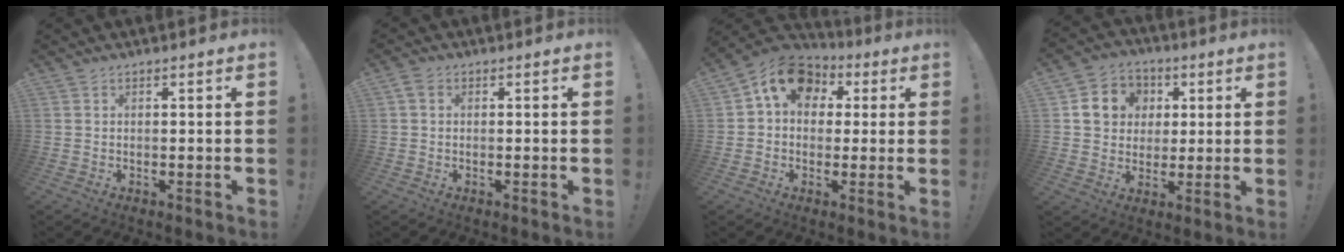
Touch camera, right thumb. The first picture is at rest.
{"total": 2.3, "force": [0.9, 1.9, 0.9], "torque": [-0.017, 0.007, 0.017]}
{"total": 12.9, "force": [4.6, 9.7, 7.2], "torque": [-0.111, -0.008, 0.091]}
{"total": 10.5, "force": [2.3, 9.6, 3.4], "torque": [-0.050, 0.003, 0.051]}